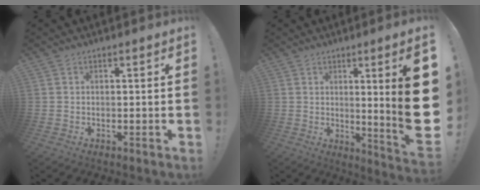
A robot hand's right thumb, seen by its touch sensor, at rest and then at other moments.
{"total": 15.8, "force": [2.2, -0.4, 15.7], "torque": [-0.213, -0.038, 0.026]}